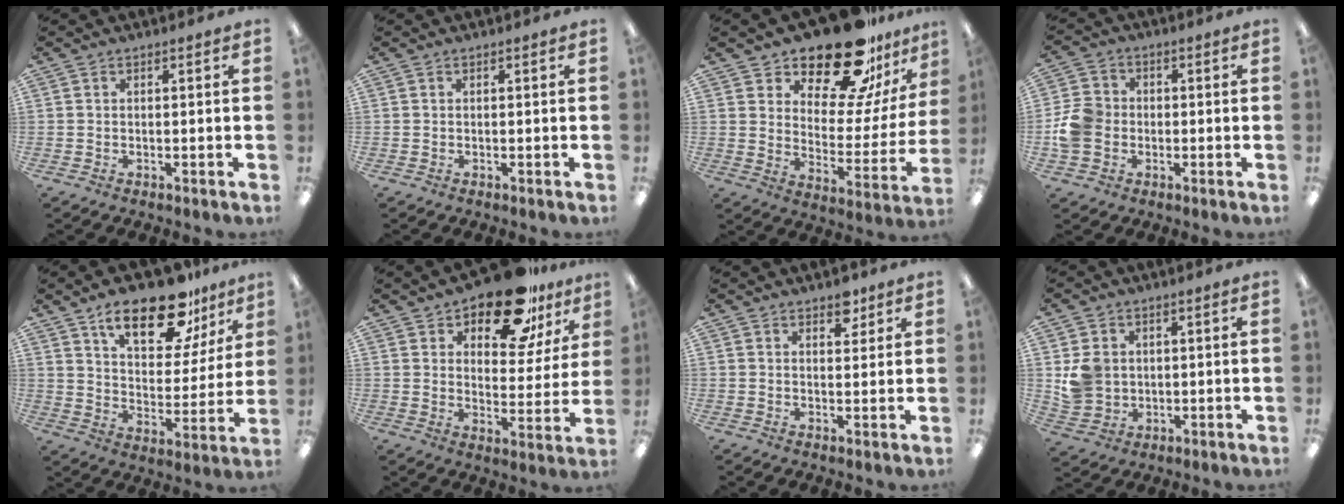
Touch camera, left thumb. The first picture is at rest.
{"total": 0.0}
{"total": 21.6, "force": [17.7, 7.6, 9.8], "torque": [-0.154, -0.129, 0.303]}
{"total": 8.1, "force": [-1.1, 7.0, 3.8], "torque": [-0.068, 0.018, -0.017]}
{"total": 19.6, "force": [13.2, 8.5, 11.7], "torque": [-0.174, -0.069, 0.220]}
{"total": 17.5, "force": [12.7, 7.7, 9.2], "torque": [-0.134, -0.073, 0.215]}
{"total": 4.3, "force": [3.1, 2.3, 1.9], "torque": [-0.003, -0.017, 0.049]}
{"total": 6.2, "force": [1.5, 5.7, 2.1], "torque": [-0.036, 0.010, 0.033]}